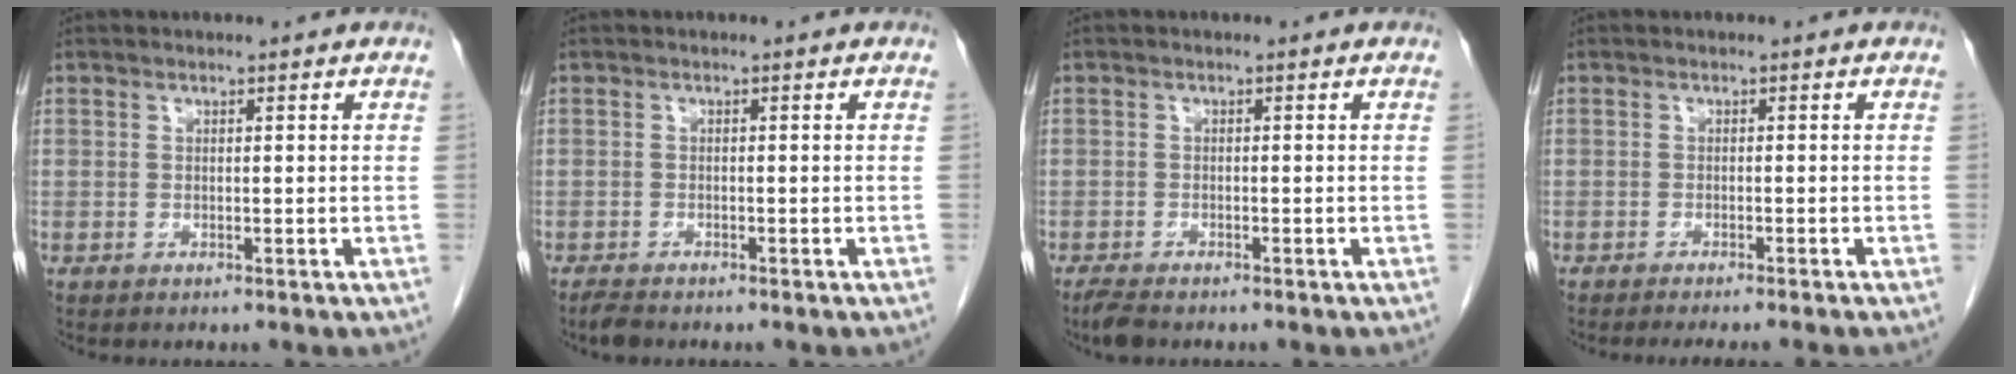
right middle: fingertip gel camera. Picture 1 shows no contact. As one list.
[{"total": 1.8, "force": [-1.5, 0.4, 0.8], "torque": [-0.023, -0.005, -0.026]}, {"total": 2.6, "force": [-2.2, 0.6, 1.4], "torque": [-0.032, -0.008, -0.036]}, {"total": 5.6, "force": [-5.1, 0.4, 2.3], "torque": [-0.019, -0.010, -0.065]}]